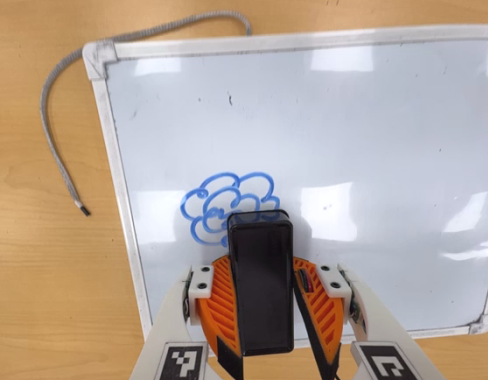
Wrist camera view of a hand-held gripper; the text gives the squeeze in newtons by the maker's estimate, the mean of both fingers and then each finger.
{"total": 13.2, "left": 14.5, "right": 12.0}